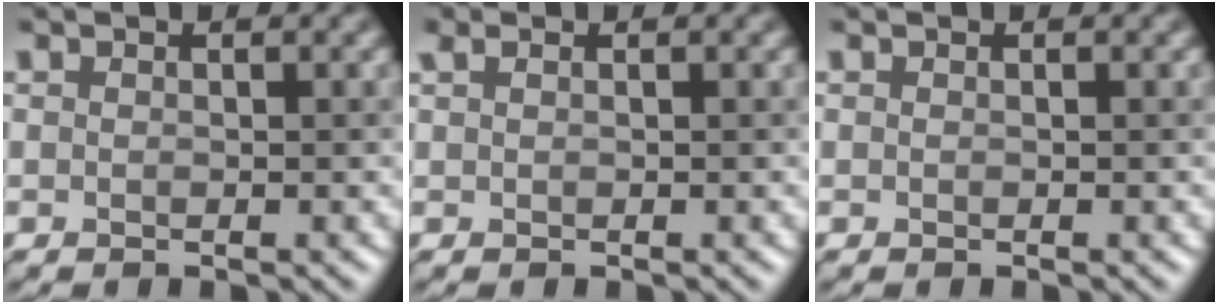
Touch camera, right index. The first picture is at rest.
{"total": 0.8, "force": [0.6, 0.2, 0.5], "torque": [-0.012, 0.003, 0.010]}
{"total": 0.0}